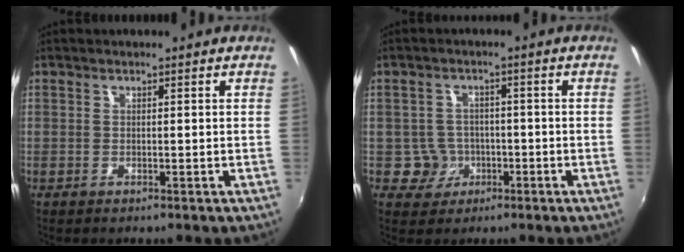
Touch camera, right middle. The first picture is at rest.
{"total": 4.5, "force": [-1.5, 4.2, 0.4], "torque": [-0.017, 0.013, -0.016]}